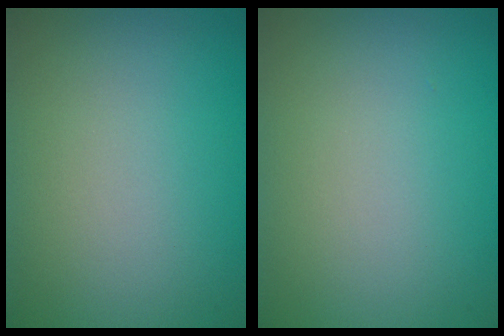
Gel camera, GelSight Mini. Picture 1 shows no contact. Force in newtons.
{"total": 0.0}